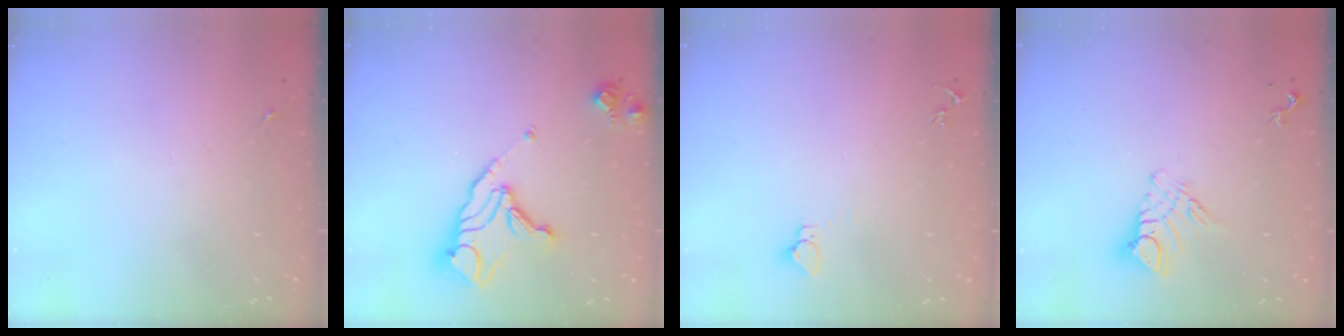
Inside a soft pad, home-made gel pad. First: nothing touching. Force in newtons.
{"total": 14.9, "press": 14.8, "slide": 1.5}
{"total": 2.8, "press": 2.8, "slide": 0.2}
{"total": 10.2, "press": 10.1, "slide": 0.8}